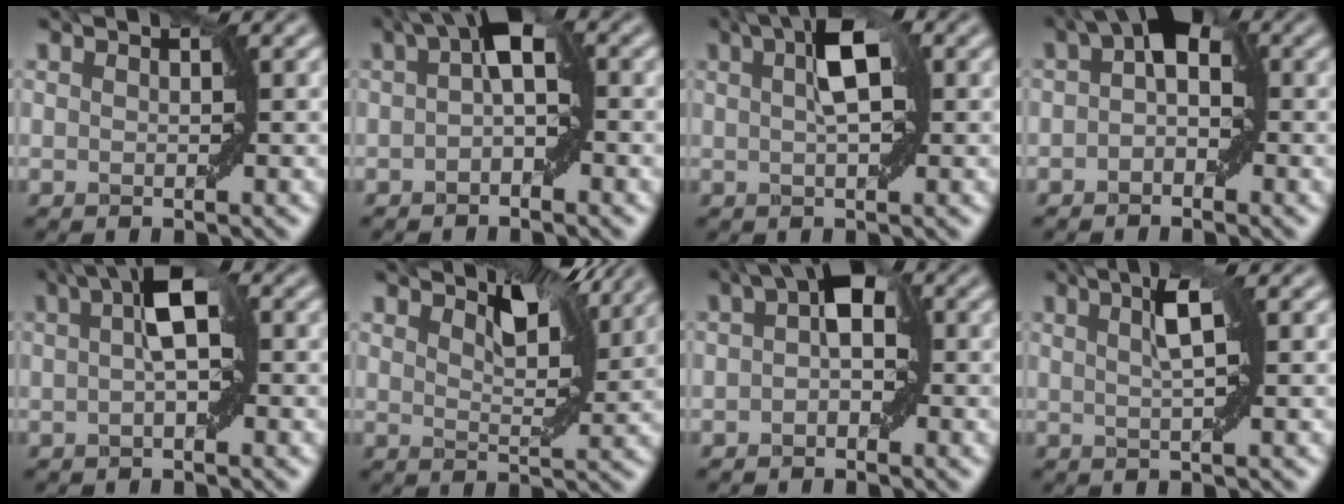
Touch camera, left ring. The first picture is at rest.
{"total": 4.3, "force": [0.5, 1.7, 3.9], "torque": [-0.051, 0.020, -0.005]}
{"total": 4.6, "force": [1.4, 1.7, 4.1], "torque": [-0.067, 0.012, 0.017]}
{"total": 4.5, "force": [0.6, 2.7, 3.6], "torque": [-0.045, 0.021, -0.004]}
{"total": 4.5, "force": [0.9, 1.5, 4.1], "torque": [-0.063, 0.015, 0.005]}
{"total": 4.7, "force": [3.7, 1.1, 2.7], "torque": [-0.053, 0.001, 0.058]}
{"total": 4.2, "force": [0.6, 2.3, 3.5], "torque": [-0.046, 0.017, -0.004]}
{"total": 2.7, "force": [1.0, 0.4, 2.4], "torque": [-0.039, 0.007, 0.018]}